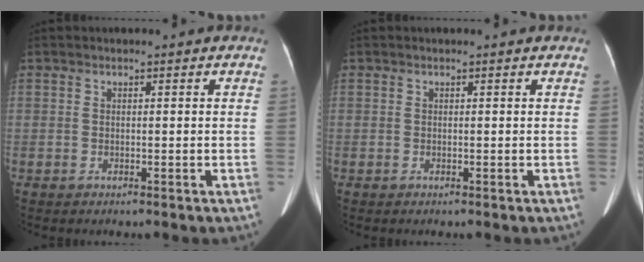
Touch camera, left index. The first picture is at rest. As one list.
[{"total": 0.0}]